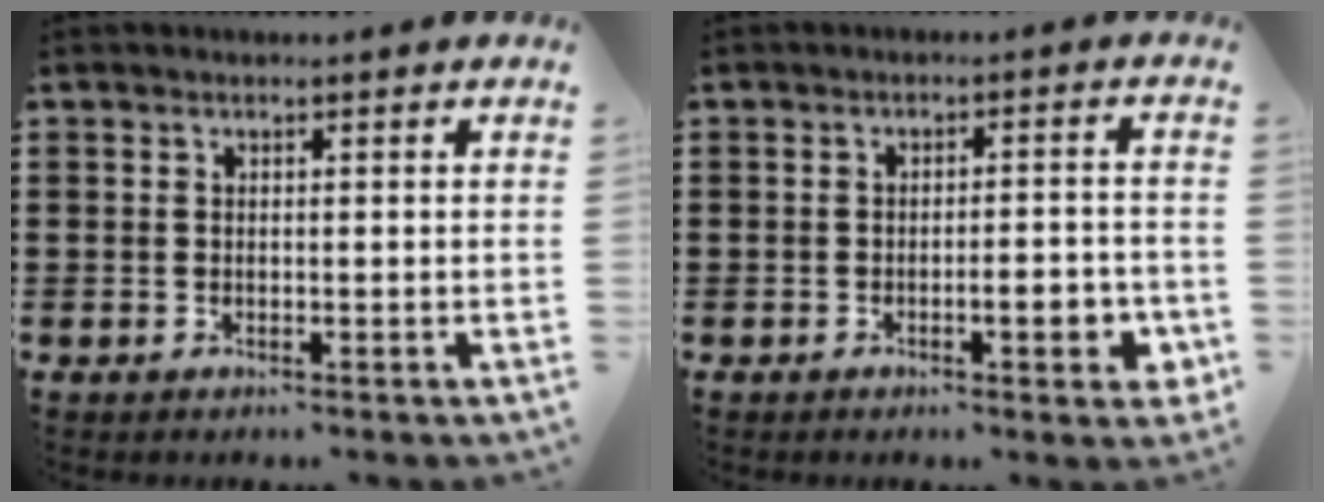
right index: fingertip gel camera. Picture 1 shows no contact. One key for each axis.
{"total": 4.1, "fx": -1.6, "fy": 0.9, "fz": 3.6, "tx": -0.050, "ty": -0.002, "tz": -0.029}